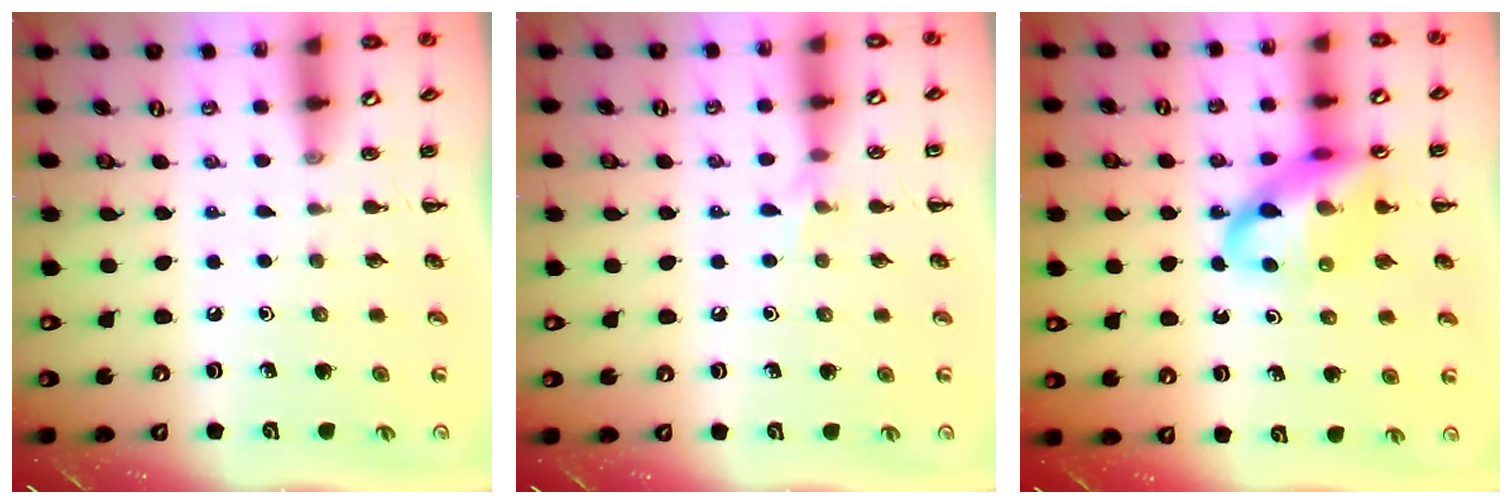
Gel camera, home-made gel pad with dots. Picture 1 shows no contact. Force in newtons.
{"total": 5.1, "press": 5.0, "slide": 1.1}
{"total": 15.6, "press": 15.3, "slide": 3.2}